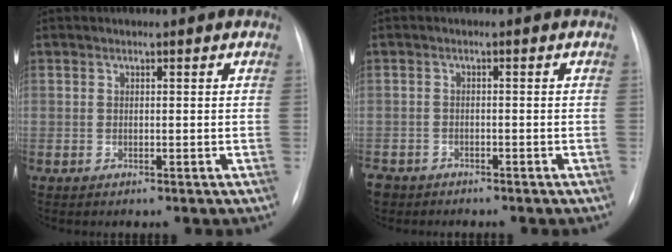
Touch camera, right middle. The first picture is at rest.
{"total": 4.8, "force": [-3.9, 2.6, 0.9], "torque": [-0.018, -0.005, -0.066]}